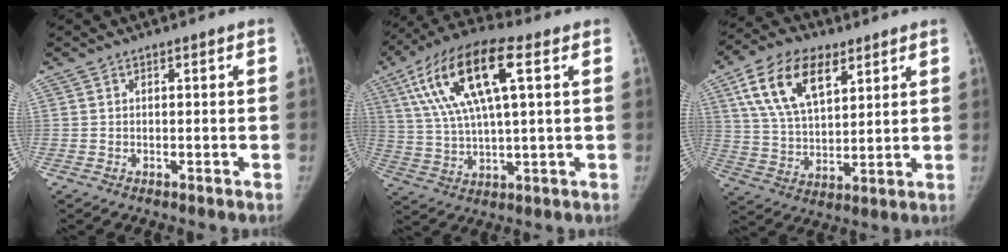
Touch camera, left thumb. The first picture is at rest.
{"total": 18.2, "force": [6.4, 6.0, 16.0], "torque": [-0.316, 0.012, 0.113]}
{"total": 15.8, "force": [7.6, 8.7, 10.8], "torque": [-0.174, -0.020, 0.143]}